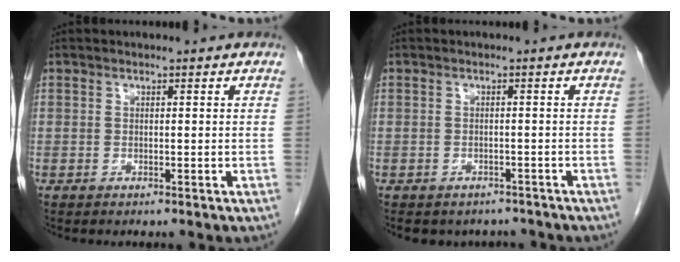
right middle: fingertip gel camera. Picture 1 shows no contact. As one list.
[{"total": 5.1, "force": [-4.4, 2.5, 0.4], "torque": [0.006, 0.007, -0.051]}]